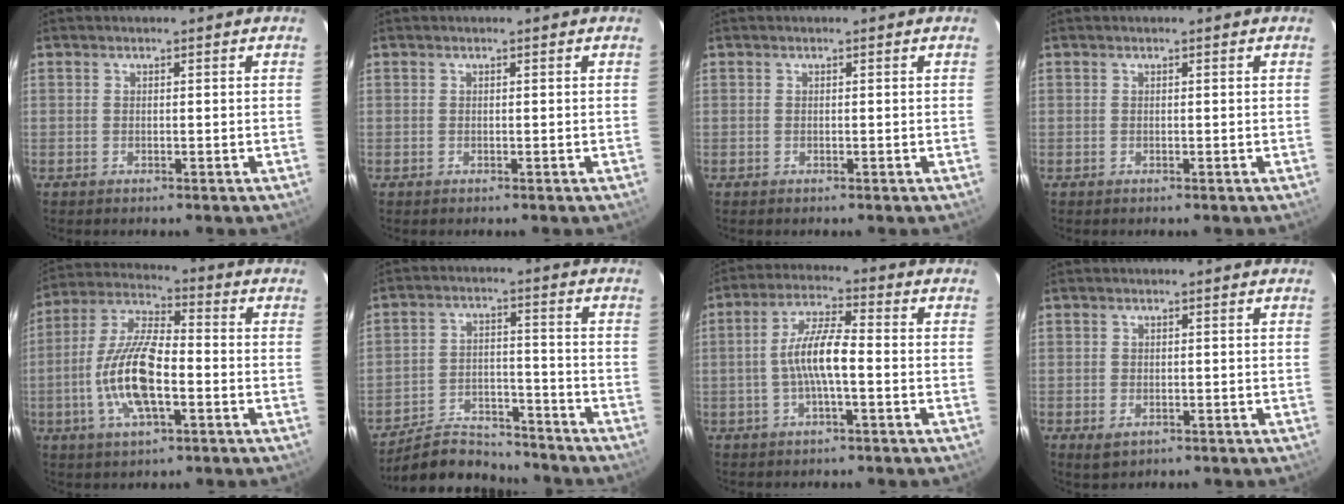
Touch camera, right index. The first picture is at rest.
{"total": 0.0}
{"total": 0.0}
{"total": 0.0}
{"total": 14.1, "force": [-3.7, 4.9, 12.6], "torque": [-0.266, 0.000, -0.073]}
{"total": 12.5, "force": [-11.7, 3.8, 2.3], "torque": [-0.067, 0.018, -0.179]}
{"total": 8.0, "force": [-1.5, 1.4, 7.7], "torque": [-0.157, 0.010, -0.029]}
{"total": 2.6, "force": [-1.1, 1.7, 1.6], "torque": [-0.027, -0.007, -0.016]}